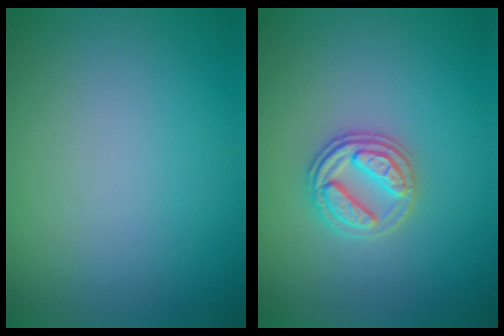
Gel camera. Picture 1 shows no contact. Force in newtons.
{"total": 2.7, "press": 2.7, "slide": 0.5}